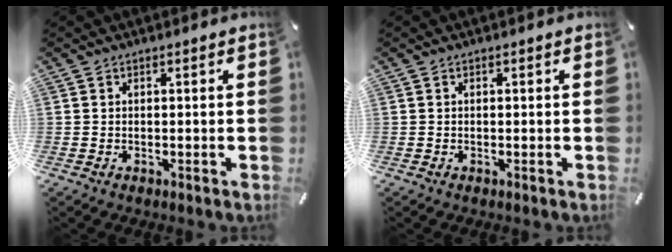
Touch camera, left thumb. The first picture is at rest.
{"total": 0.0}